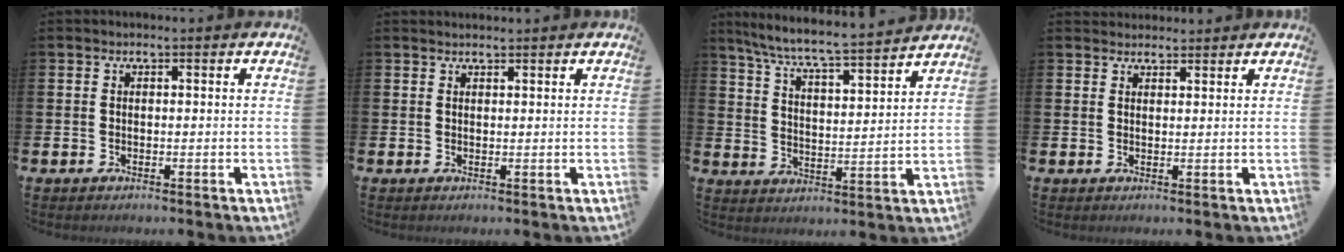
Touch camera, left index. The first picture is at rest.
{"total": 0.9, "force": [0.9, 0.2, 0.0], "torque": [0.012, -0.004, 0.015]}
{"total": 7.2, "force": [6.9, 0.0, 2.3], "torque": [-0.073, -0.054, 0.117]}
{"total": 2.0, "force": [1.9, 0.6, -0.1], "torque": [0.011, -0.007, 0.034]}